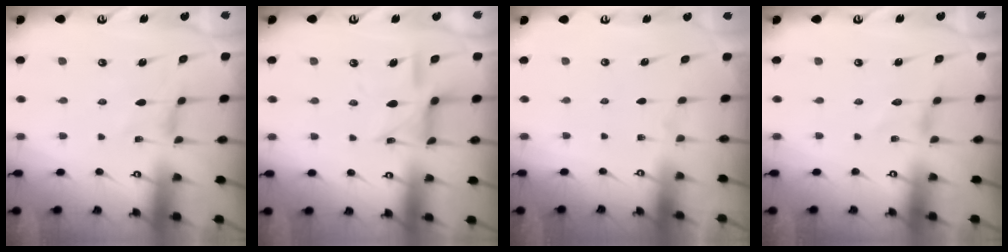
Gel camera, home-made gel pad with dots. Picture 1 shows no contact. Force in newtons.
{"total": 11.8, "press": 11.7, "slide": 0.9}
{"total": 0.0}
{"total": 0.0}